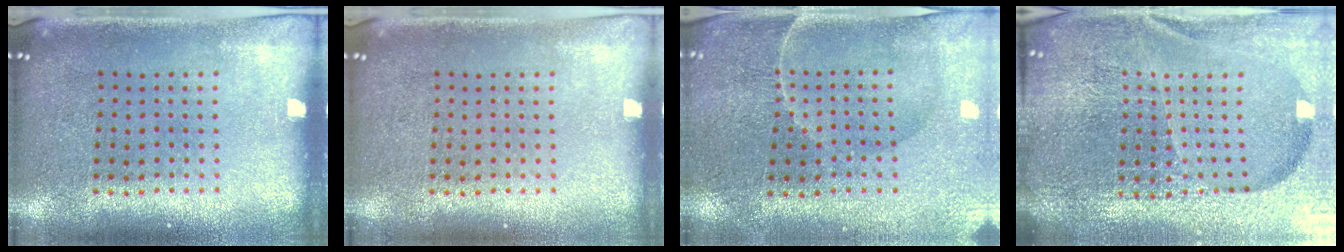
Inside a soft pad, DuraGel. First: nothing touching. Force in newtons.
{"total": 0.0}
{"total": 0.7, "press": 0.6, "slide": 0.4}
{"total": 6.8, "press": 5.9, "slide": 3.4}